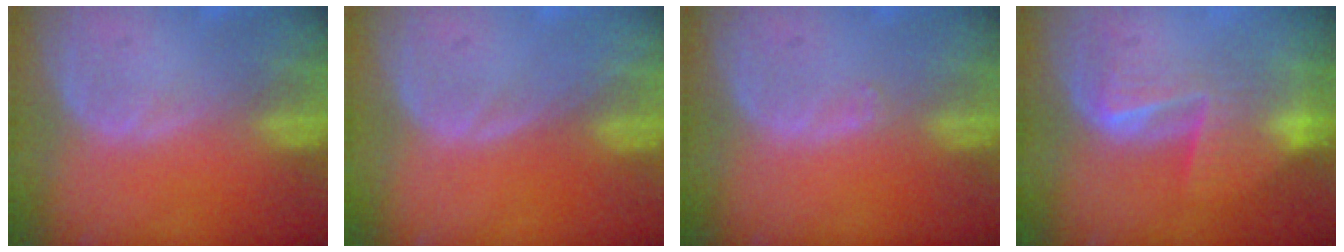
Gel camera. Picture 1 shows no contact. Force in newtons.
{"total": 0.0}
{"total": 0.6, "press": 0.5, "slide": 0.4}
{"total": 7.1, "press": 6.5, "slide": 2.9}